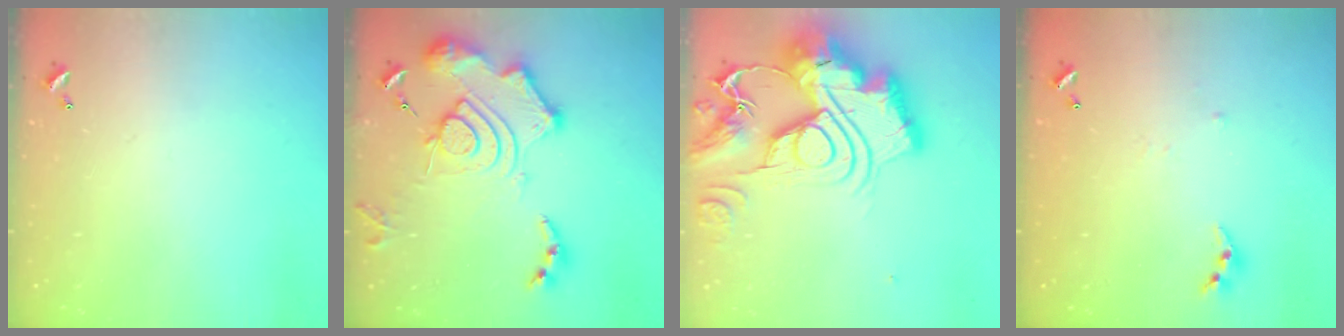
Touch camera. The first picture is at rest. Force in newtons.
{"total": 18.3, "press": 18.2, "slide": 1.7}
{"total": 0.6, "press": 0.6, "slide": 0.0}
{"total": 3.4, "press": 3.4, "slide": 0.4}